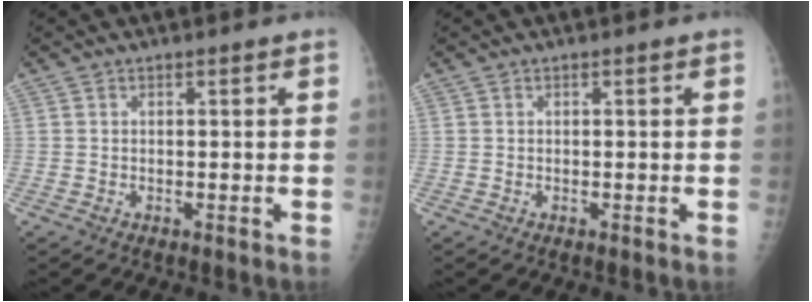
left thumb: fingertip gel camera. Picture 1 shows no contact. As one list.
[{"total": 0.0}]